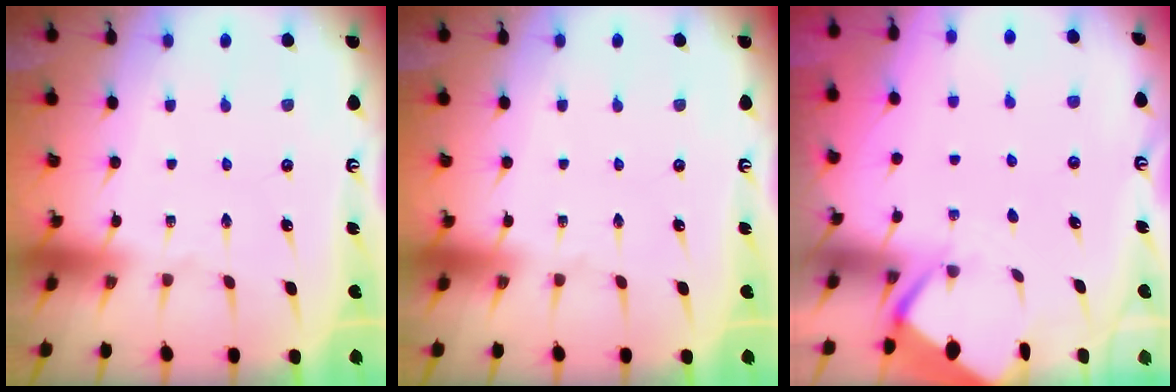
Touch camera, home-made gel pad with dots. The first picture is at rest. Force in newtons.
{"total": 0.0}
{"total": 2.6, "press": 2.6, "slide": 0.4}